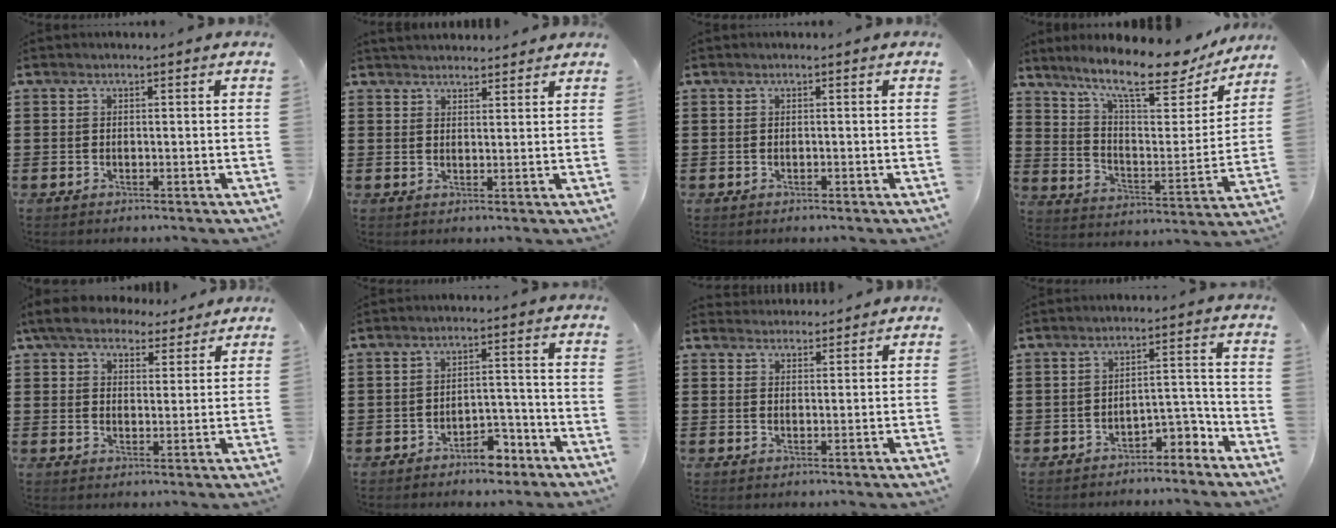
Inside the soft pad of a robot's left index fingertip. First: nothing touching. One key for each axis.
{"total": 2.3, "fx": 2.3, "fy": 0.2, "fz": 0.0, "tx": -0.005, "ty": -0.002, "tz": 0.045}
{"total": 0.0}
{"total": 12.9, "fx": 10.2, "fy": 2.7, "fz": 7.4, "tx": -0.149, "ty": -0.061, "tz": 0.169}
{"total": 6.1, "fx": 5.2, "fy": 2.2, "fz": 2.3, "tx": -0.064, "ty": -0.005, "tz": 0.096}
{"total": 4.7, "fx": -3.9, "fy": 1.8, "fz": 1.9, "tx": -0.037, "ty": 0.011, "tz": -0.076}
{"total": 2.3, "fx": 2.3, "fy": 0.3, "fz": -0.3, "tx": -0.001, "ty": -0.003, "tz": 0.045}
{"total": 4.6, "fx": -4.1, "fy": 1.2, "fz": 1.6, "tx": -0.028, "ty": 0.013, "tz": -0.083}